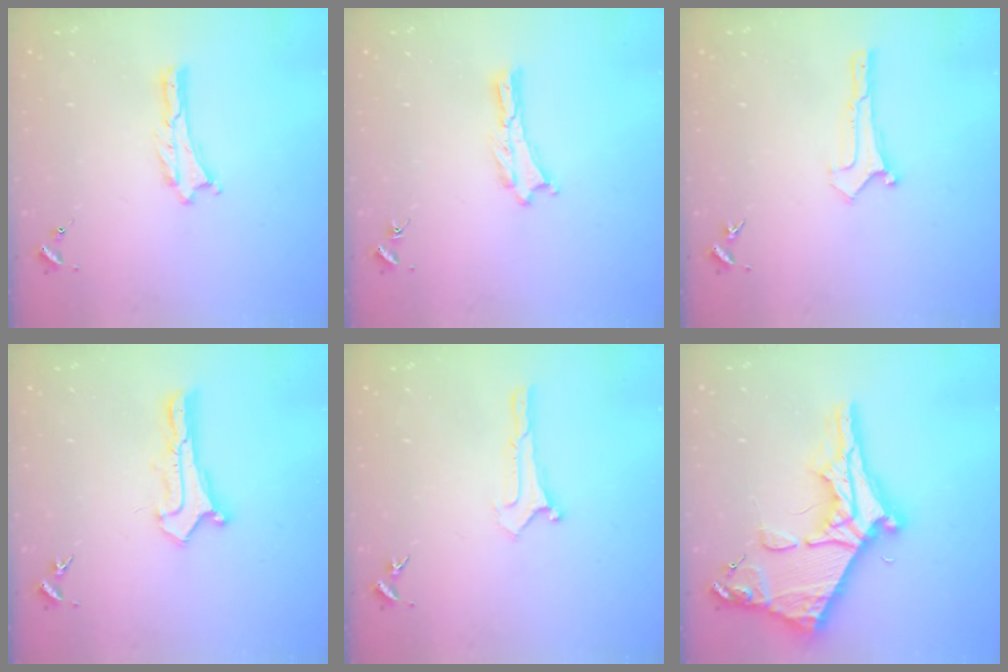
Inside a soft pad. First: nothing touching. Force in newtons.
{"total": 0.0}
{"total": 0.0}
{"total": 0.8, "press": 0.8, "slide": 0.0}
{"total": 0.0}
{"total": 11.4, "press": 11.3, "slide": 1.2}